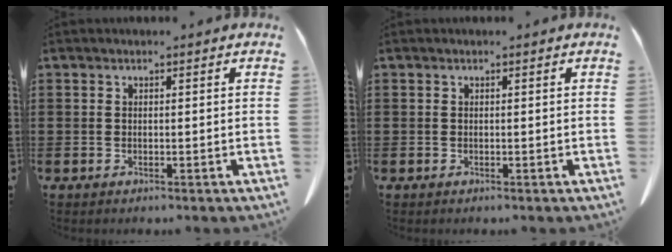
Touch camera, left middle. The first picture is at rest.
{"total": 0.0}